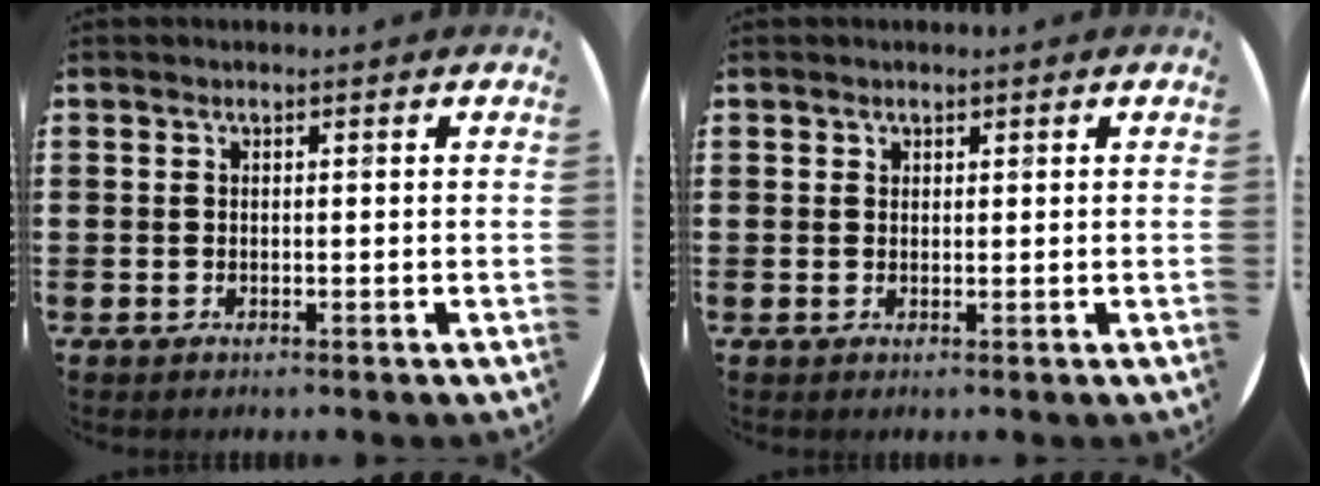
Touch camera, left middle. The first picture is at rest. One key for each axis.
{"total": 0.7, "fx": 0.6, "fy": 0.4, "fz": -0.1, "tx": 0.008, "ty": 0.000, "tz": 0.010}